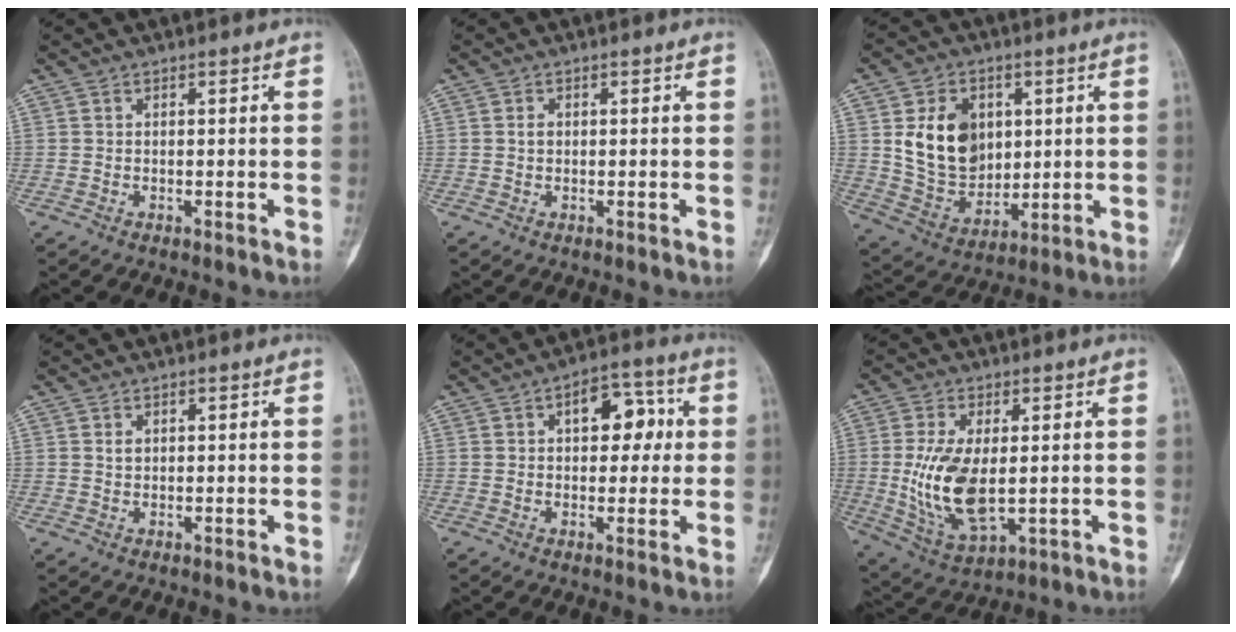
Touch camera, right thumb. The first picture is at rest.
{"total": 1.2, "force": [0.2, 1.0, 0.7], "torque": [-0.005, 0.002, 0.003]}
{"total": 15.5, "force": [3.3, 11.9, 9.4], "torque": [-0.113, -0.016, 0.076]}
{"total": 1.3, "force": [0.5, 1.0, 0.7], "torque": [-0.002, -0.002, 0.009]}
{"total": 9.6, "force": [2.0, 5.8, 7.4], "torque": [-0.061, 0.019, 0.024]}
{"total": 13.9, "force": [-0.2, 7.4, 11.7], "torque": [-0.225, -0.011, 0.012]}